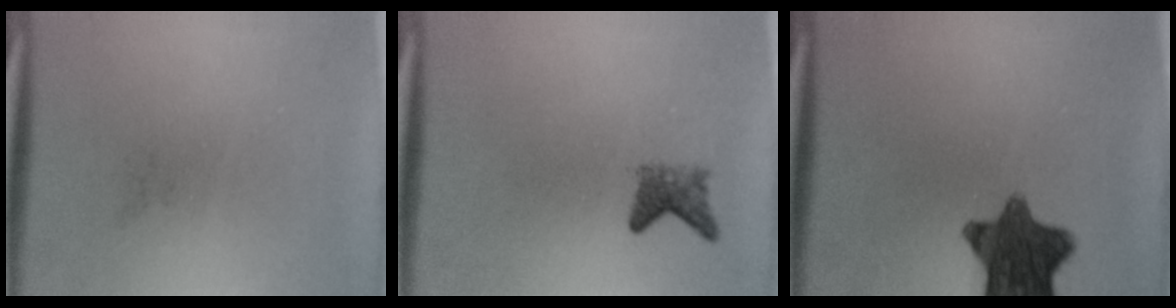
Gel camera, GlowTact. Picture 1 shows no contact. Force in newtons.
{"total": 2.1}
{"total": 10.8}